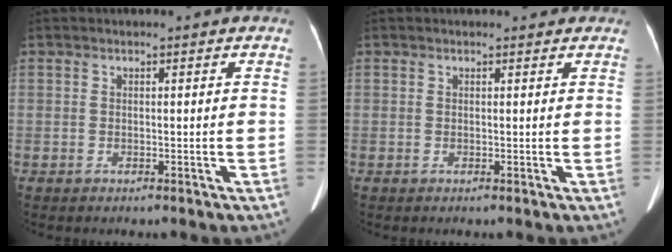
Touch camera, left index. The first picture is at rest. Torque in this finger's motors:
{"motor_torque": [0.24, 0.00, 0.00, 0.00]}